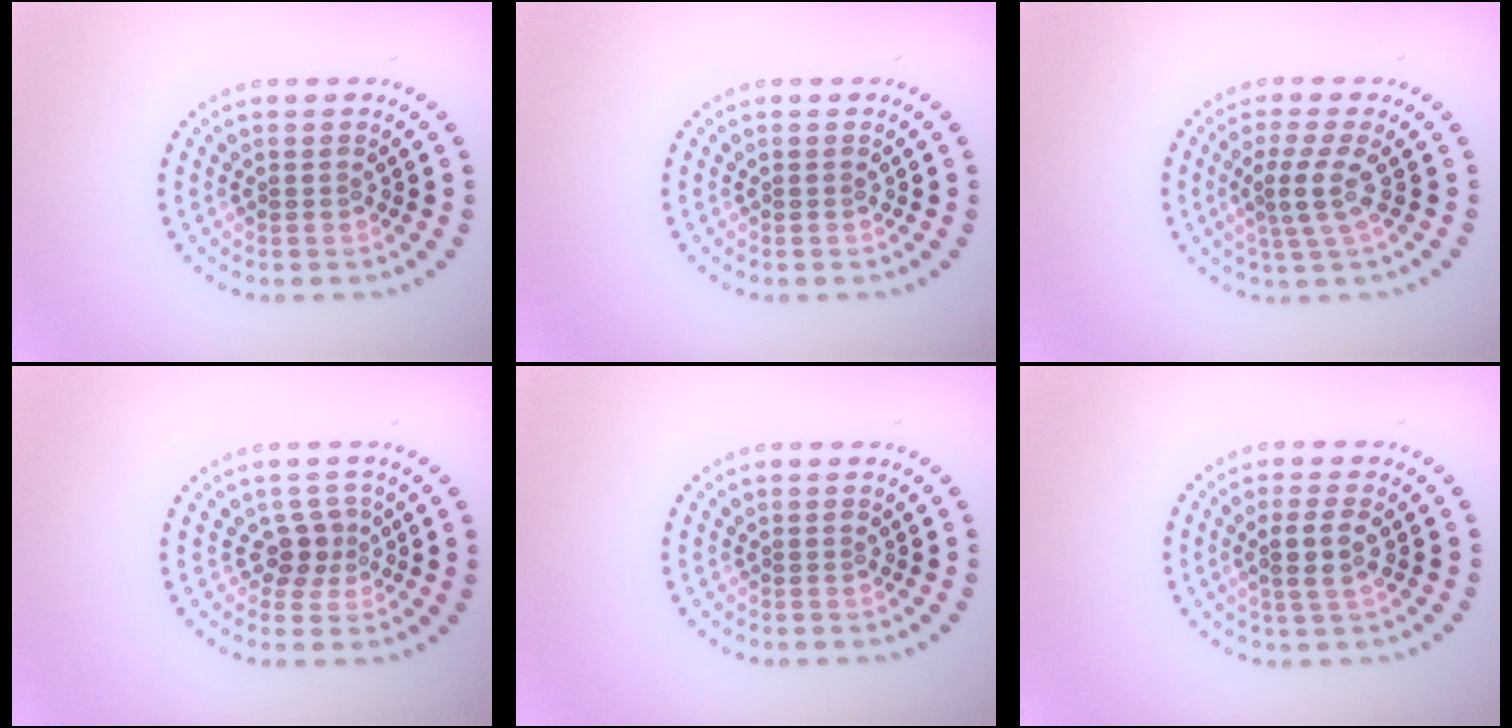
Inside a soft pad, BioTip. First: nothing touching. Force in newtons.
{"total": 0.0}
{"total": 3.0, "press": 2.2, "slide": 2.0}
{"total": 2.0, "press": 1.5, "slide": 1.3}
{"total": 0.0}
{"total": 2.5, "press": 2.2, "slide": 1.2}